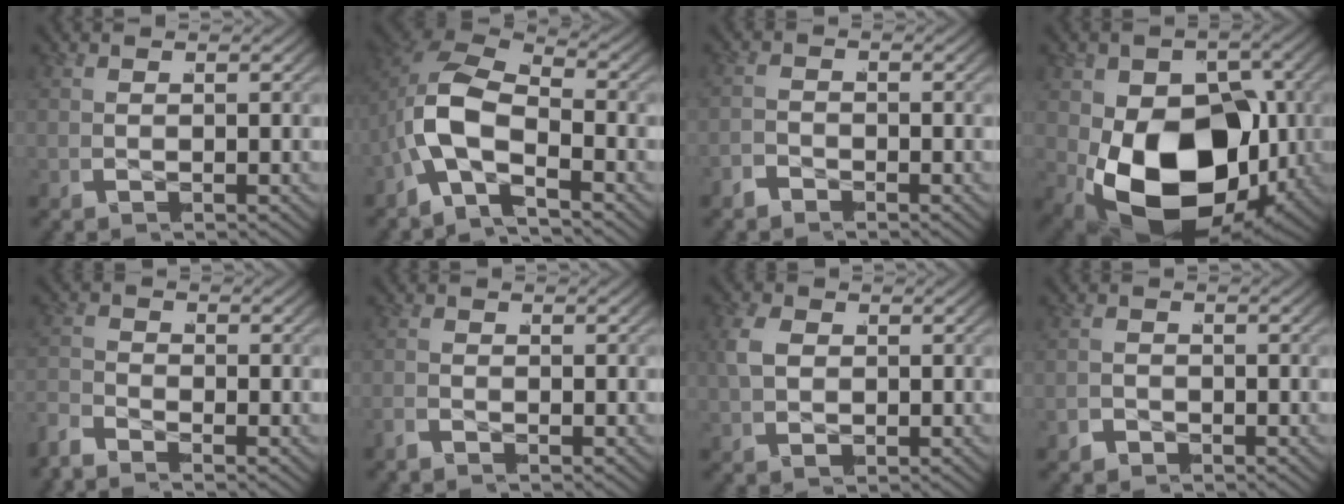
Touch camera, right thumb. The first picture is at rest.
{"total": 9.0, "force": [-0.9, 6.4, 6.3], "torque": [-0.166, -0.017, -0.025]}
{"total": 1.6, "force": [-1.5, 0.1, -0.7], "torque": [0.019, 0.002, -0.035]}
{"total": 19.7, "force": [-2.9, 12.7, 14.7], "torque": [-0.282, -0.075, -0.012]}
{"total": 2.1, "force": [-2.1, 0.2, 0.0], "torque": [0.004, -0.003, -0.050]}
{"total": 0.9, "force": [-0.8, -0.3, -0.3], "torque": [0.005, 0.004, -0.024]}
{"total": 3.1, "force": [0.4, 2.3, 1.9], "torque": [-0.050, -0.004, 0.014]}
{"total": 1.4, "force": [-1.2, 0.8, -0.2], "torque": [0.000, -0.005, -0.021]}